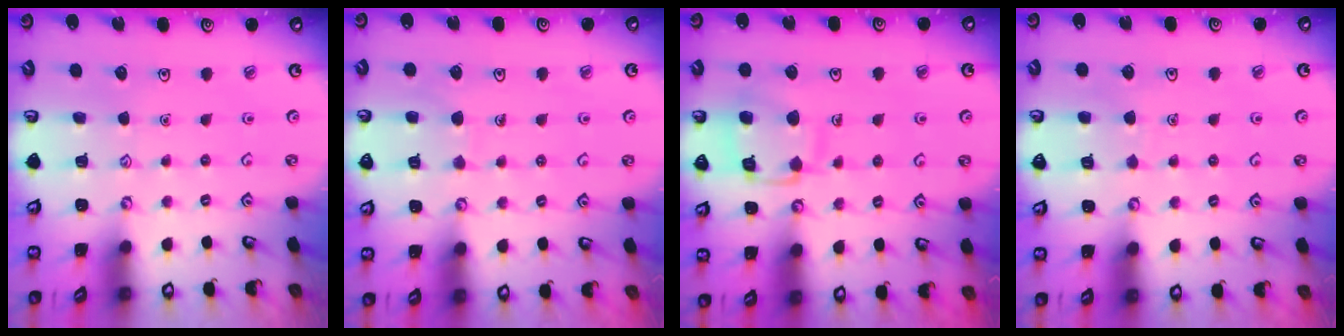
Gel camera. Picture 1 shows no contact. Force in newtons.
{"total": 4.9, "press": 4.9, "slide": 0.4}
{"total": 12.3, "press": 12.2, "slide": 1.1}
{"total": 4.4, "press": 4.3, "slide": 0.4}